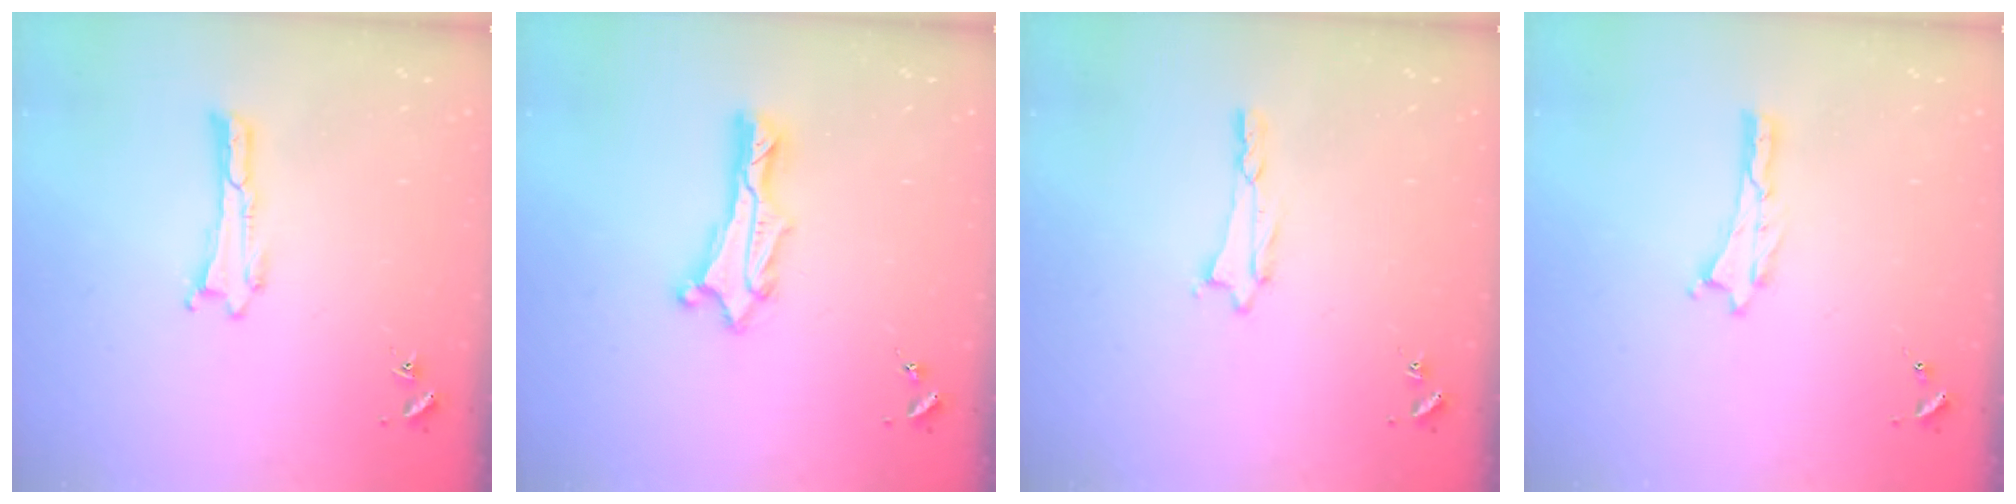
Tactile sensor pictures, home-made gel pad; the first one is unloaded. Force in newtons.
{"total": 1.5, "press": 1.5, "slide": 0.1}
{"total": 0.7, "press": 0.7, "slide": 0.1}
{"total": 0.0}